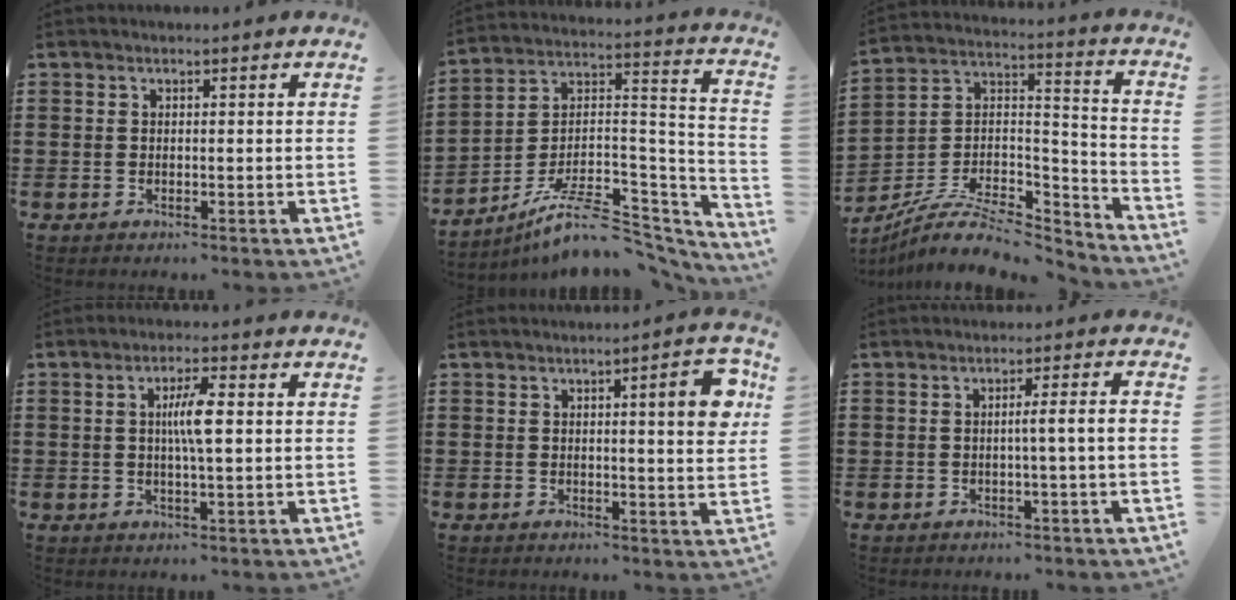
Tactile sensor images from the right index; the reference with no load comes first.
{"total": 10.6, "force": [-7.8, 3.6, 6.2], "torque": [-0.106, 0.021, -0.146]}
{"total": 8.8, "force": [-6.8, 3.5, 4.3], "torque": [-0.088, 0.011, -0.135]}
{"total": 5.0, "force": [0.6, 0.8, 4.9], "torque": [-0.091, 0.002, 0.006]}
{"total": 6.7, "force": [2.1, 1.1, 6.3], "torque": [-0.088, -0.006, 0.025]}
{"total": 3.0, "force": [-0.5, -0.5, 2.9], "torque": [-0.052, -0.007, -0.012]}